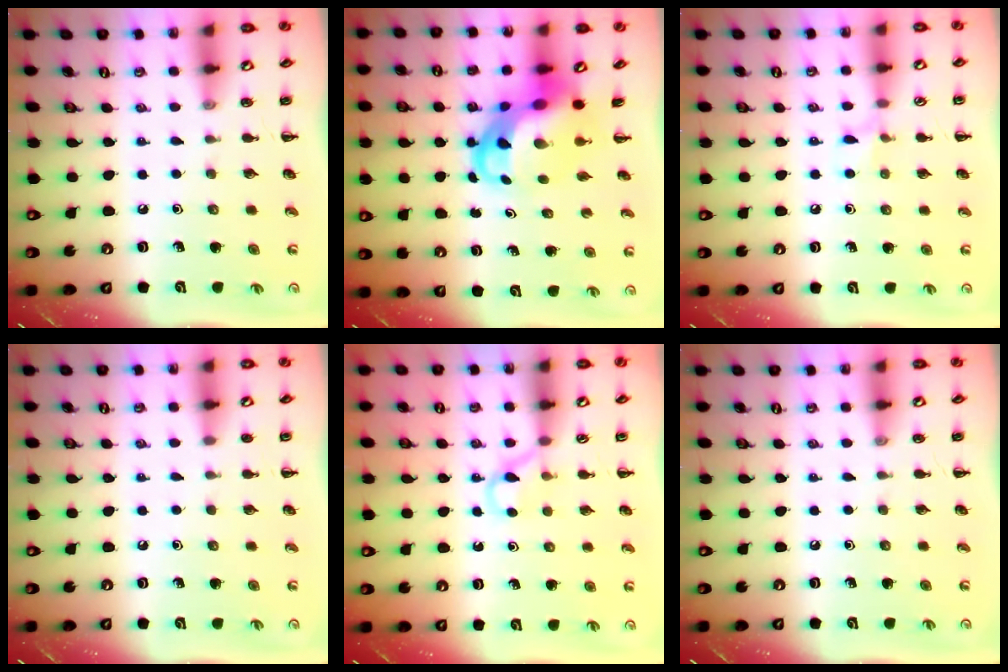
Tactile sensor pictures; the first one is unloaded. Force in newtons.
{"total": 6.4, "press": 6.2, "slide": 1.4}
{"total": 5.3, "press": 4.9, "slide": 1.9}
{"total": 0.7, "press": 0.7, "slide": 0.0}
{"total": 3.6, "press": 3.5, "slide": 1.1}
{"total": 0.0}